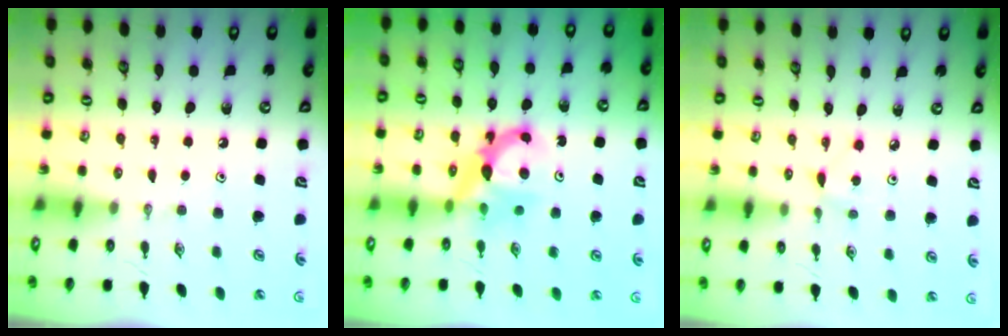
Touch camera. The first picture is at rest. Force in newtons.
{"total": 6.8, "press": 6.8, "slide": 0.3}
{"total": 2.6, "press": 2.5, "slide": 0.3}